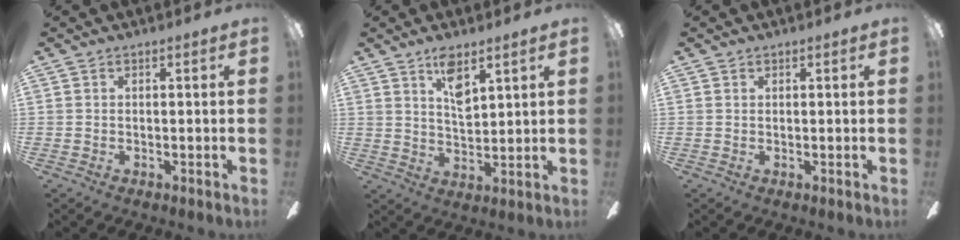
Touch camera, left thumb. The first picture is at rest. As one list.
[{"total": 6.6, "force": [4.4, 2.3, 4.3], "torque": [-0.071, -0.021, 0.073]}, {"total": 0.6, "force": [0.4, 0.5, 0.2], "torque": [-0.004, 0.002, 0.008]}]